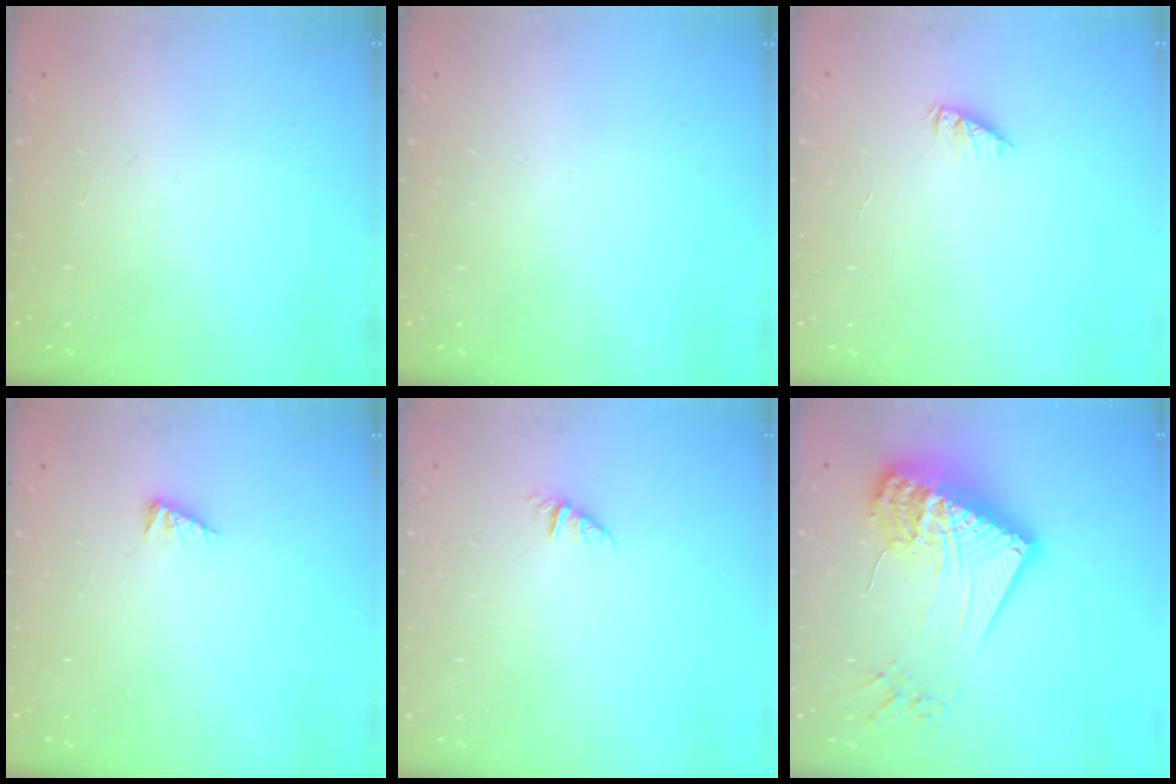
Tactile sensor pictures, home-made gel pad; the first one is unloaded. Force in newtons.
{"total": 0.0}
{"total": 2.3, "press": 2.3, "slide": 0.3}
{"total": 2.2, "press": 2.2, "slide": 0.3}
{"total": 0.8, "press": 0.8, "slide": 0.1}
{"total": 23.5, "press": 23.4, "slide": 2.2}